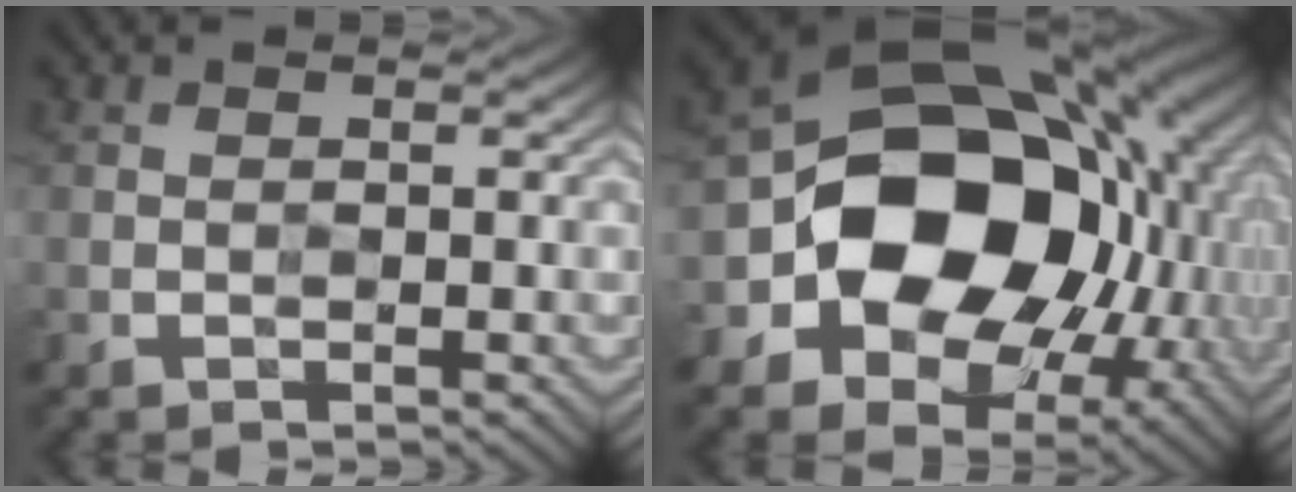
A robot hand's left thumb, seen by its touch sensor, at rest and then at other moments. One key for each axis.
{"total": 18.9, "fx": -1.4, "fy": 14.9, "fz": 11.6, "tx": -0.205, "ty": -0.037, "tz": -0.010}